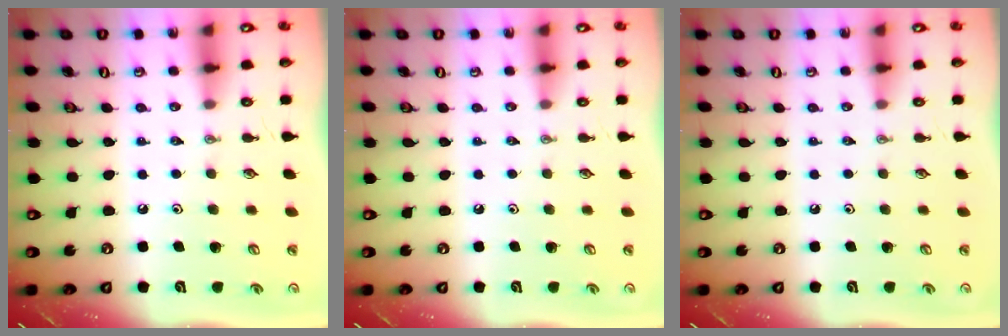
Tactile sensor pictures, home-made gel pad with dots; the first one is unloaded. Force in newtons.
{"total": 0.0}
{"total": 0.0}